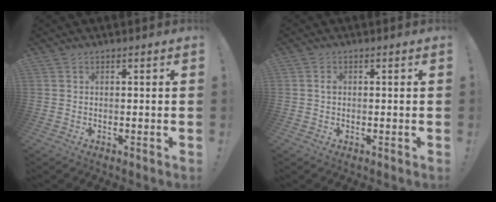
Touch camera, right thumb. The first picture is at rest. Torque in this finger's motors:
{"motor_torque": [0.44, 0.37, -0.10, -0.01, -0.01]}